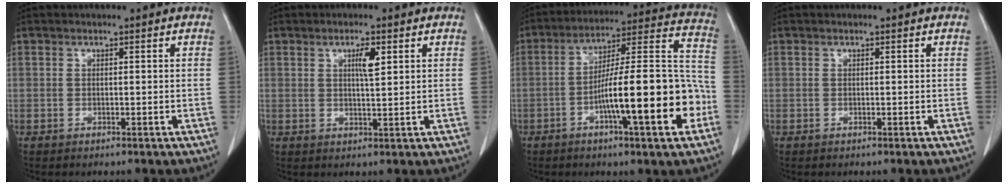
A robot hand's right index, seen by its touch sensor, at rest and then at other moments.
{"total": 3.1, "force": [1.3, 0.4, 2.8], "torque": [-0.048, -0.001, 0.019]}
{"total": 18.6, "force": [-5.9, 2.2, 17.5], "torque": [-0.251, 0.020, -0.086]}
{"total": 0.0}